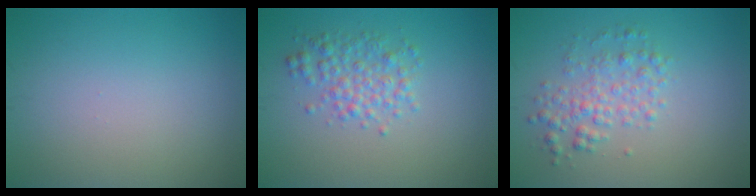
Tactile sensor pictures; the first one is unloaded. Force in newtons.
{"total": 2.9, "press": 2.9, "slide": 0.0}
{"total": 2.9, "press": 2.9, "slide": 0.1}